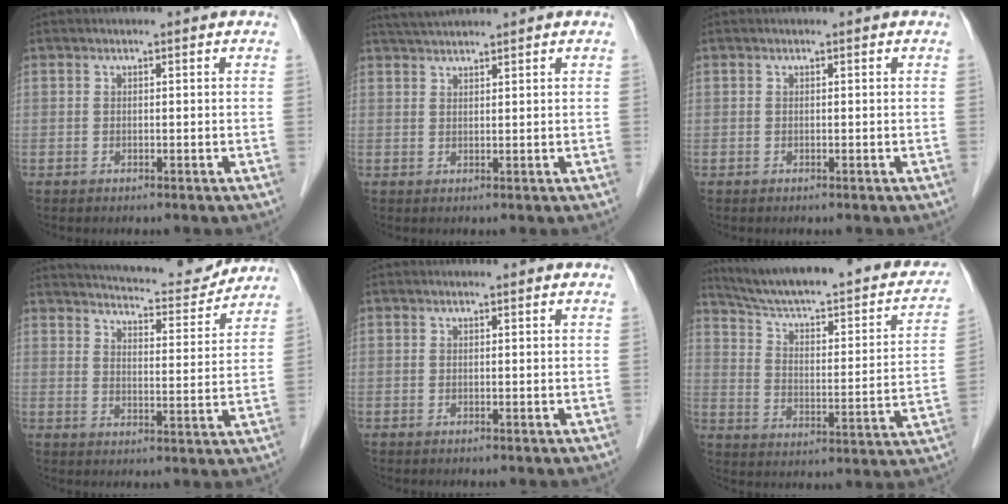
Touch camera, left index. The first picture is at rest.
{"total": 3.5, "force": [3.2, -0.6, 1.2], "torque": [-0.023, 0.018, 0.064]}
{"total": 0.0}
{"total": 14.1, "force": [13.3, 2.6, 4.1], "torque": [-0.053, -0.009, 0.172]}
{"total": 0.0}
{"total": 27.0, "force": [22.2, 5.5, 14.3], "torque": [-0.211, -0.009, 0.295]}